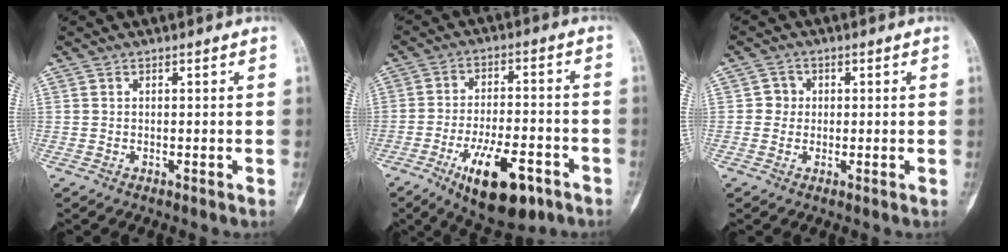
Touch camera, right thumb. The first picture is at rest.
{"total": 14.6, "force": [-7.4, 5.9, 11.1], "torque": [-0.168, 0.027, -0.109]}
{"total": 2.4, "force": [0.1, 2.4, 0.5], "torque": [0.014, 0.008, -0.006]}